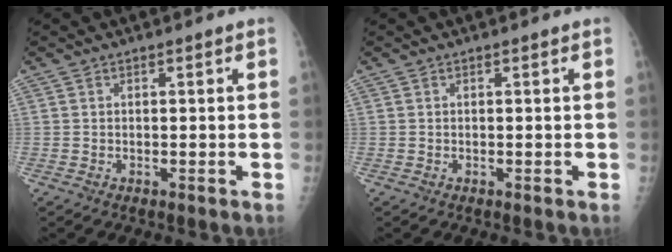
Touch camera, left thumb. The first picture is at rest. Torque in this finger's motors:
{"motor_torque": [-0.03, 0.03, 0.00, 0.00, 0.00]}